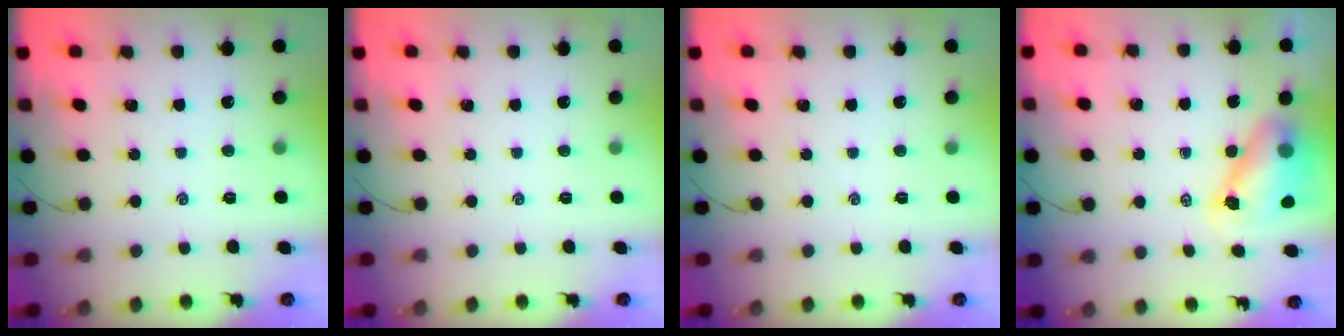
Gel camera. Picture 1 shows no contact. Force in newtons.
{"total": 0.0}
{"total": 0.0}
{"total": 8.2, "press": 8.0, "slide": 1.5}